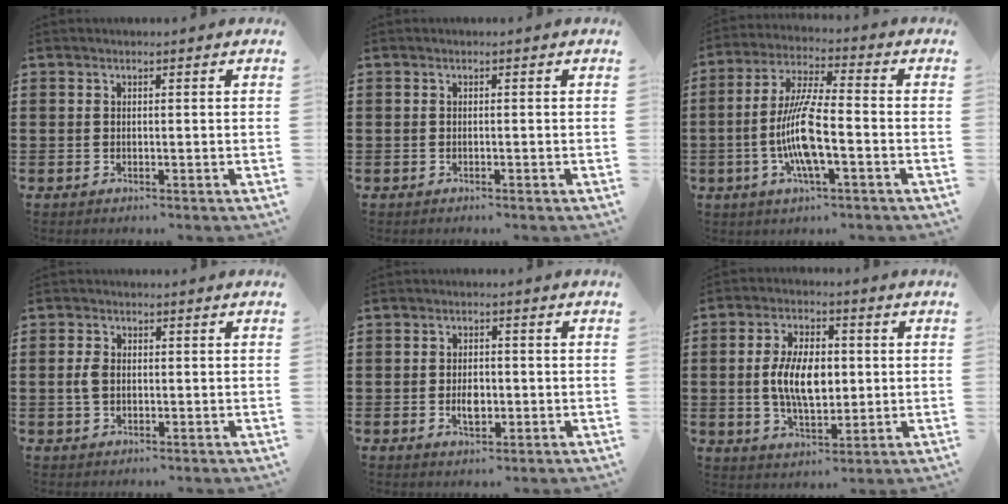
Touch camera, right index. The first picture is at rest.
{"total": 0.0}
{"total": 9.9, "force": [-2.5, 2.0, 9.4], "torque": [-0.212, -0.017, -0.056]}
{"total": 2.6, "force": [0.0, 1.7, 2.0], "torque": [-0.049, 0.004, -0.003]}
{"total": 3.5, "force": [-0.6, 1.9, 2.8], "torque": [-0.046, 0.000, -0.013]}
{"total": 8.9, "force": [0.1, 4.6, 7.6], "torque": [-0.154, 0.004, -0.005]}